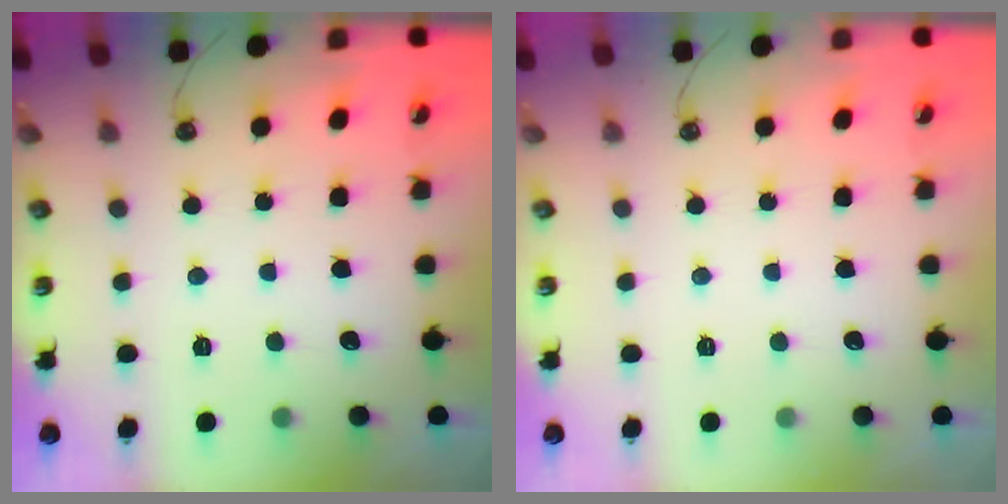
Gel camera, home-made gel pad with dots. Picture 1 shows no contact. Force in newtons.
{"total": 0.0}